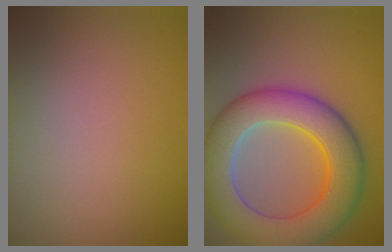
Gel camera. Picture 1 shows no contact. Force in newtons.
{"total": 10.0, "press": 10.0, "slide": 0.6}